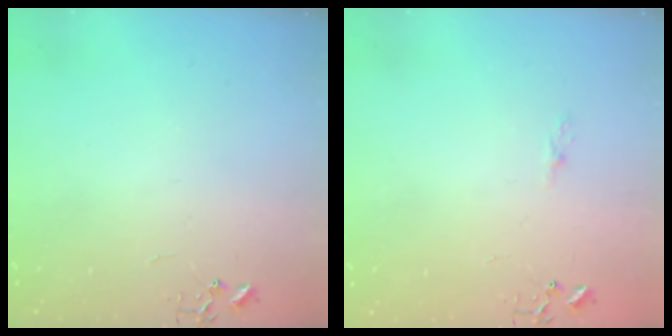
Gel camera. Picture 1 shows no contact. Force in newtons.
{"total": 3.3, "press": 3.3, "slide": 0.4}